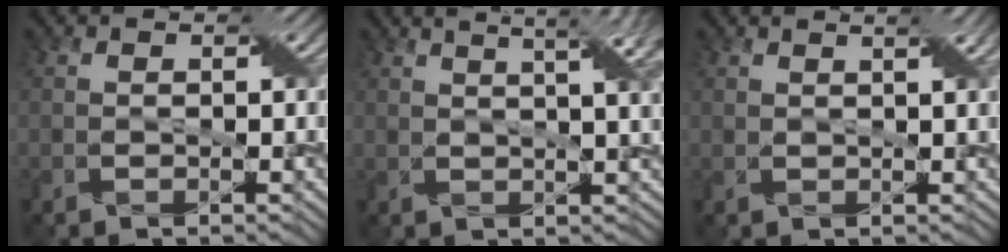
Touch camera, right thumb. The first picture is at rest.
{"total": 9.7, "force": [5.3, 2.8, 7.6], "torque": [-0.090, 0.043, 0.051]}
{"total": 3.2, "force": [2.1, 0.6, 2.4], "torque": [-0.032, 0.006, 0.024]}